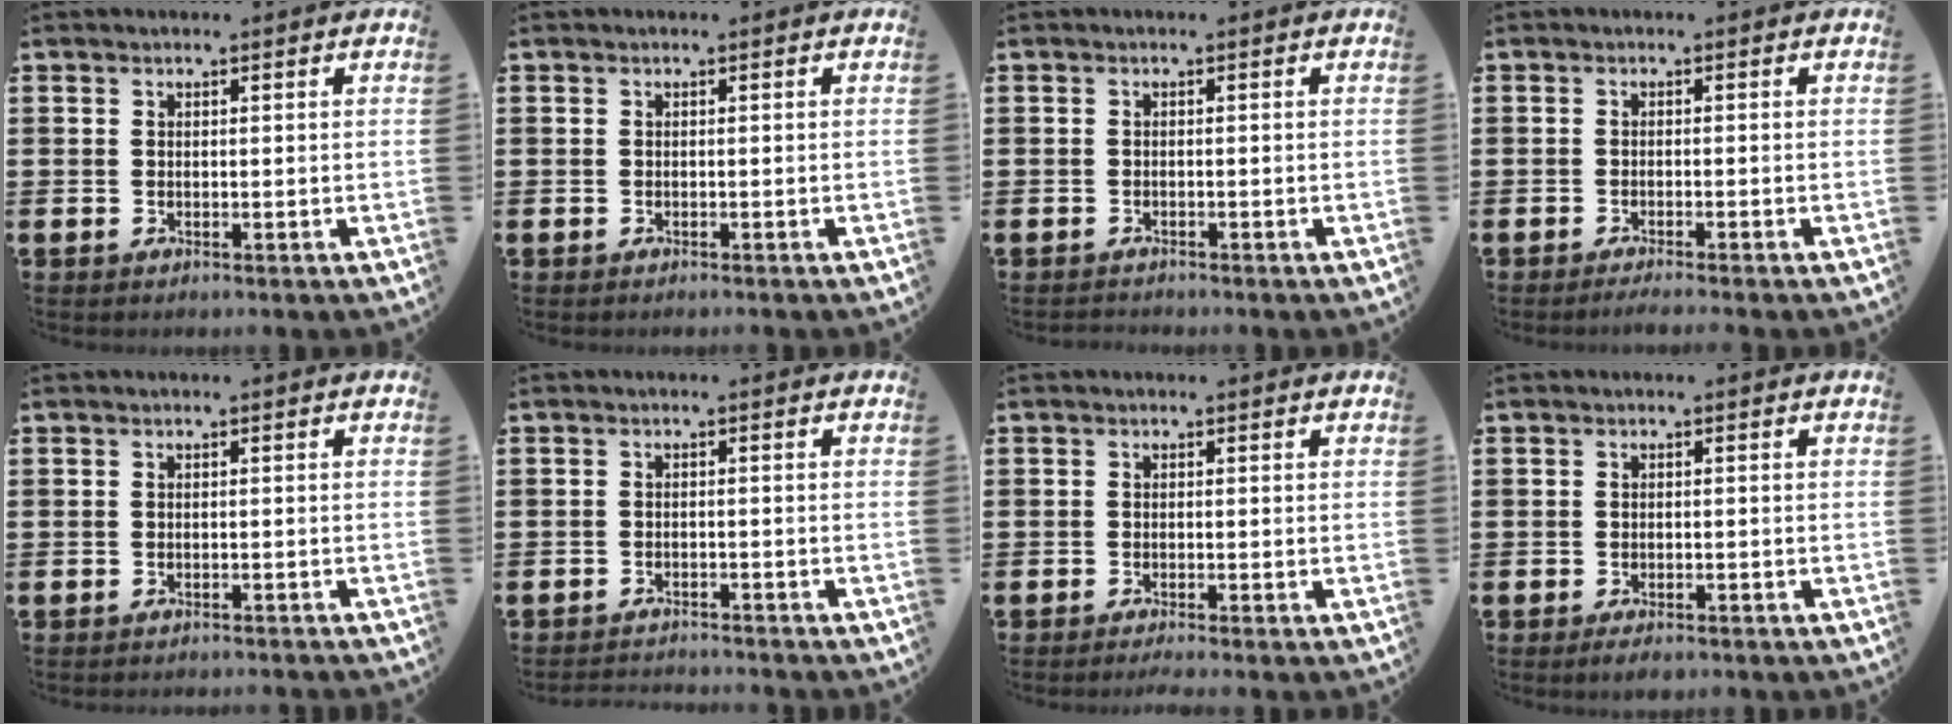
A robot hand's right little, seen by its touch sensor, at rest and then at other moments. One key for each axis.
{"total": 0.0}
{"total": 0.6, "fx": -0.6, "fy": 0.0, "fz": -0.1, "tx": -0.001, "ty": -0.002, "tz": -0.012}
{"total": 0.9, "fx": -0.7, "fy": -0.1, "fz": 0.6, "tx": -0.010, "ty": -0.001, "tz": -0.013}
{"total": 0.7, "fx": -0.7, "fy": -0.1, "fz": 0.0, "tx": 0.001, "ty": -0.001, "tz": -0.014}
{"total": 1.5, "fx": -1.5, "fy": -0.1, "fz": -0.1, "tx": -0.002, "ty": 0.003, "tz": -0.032}
{"total": 0.9, "fx": -0.7, "fy": 0.0, "fz": 0.5, "tx": -0.008, "ty": -0.003, "tz": -0.013}
{"total": 1.0, "fx": -0.7, "fy": 0.3, "fz": 0.7, "tx": -0.008, "ty": -0.004, "tz": -0.015}